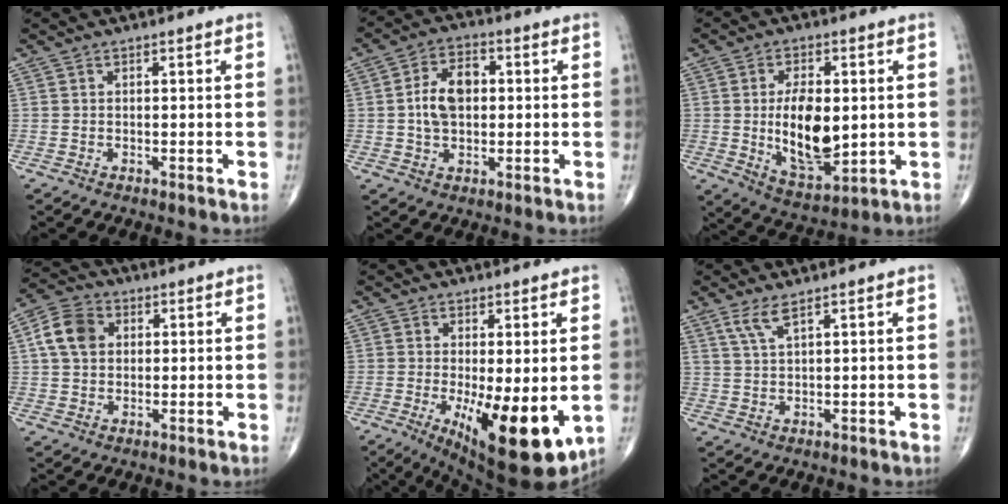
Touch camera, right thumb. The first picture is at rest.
{"total": 8.8, "force": [0.4, 5.7, 6.7], "torque": [-0.103, 0.015, 0.003]}
{"total": 13.6, "force": [0.1, 7.0, 11.6], "torque": [-0.176, -0.016, 0.015]}
{"total": 7.7, "force": [1.6, 5.9, 4.7], "torque": [-0.079, 0.011, 0.021]}
{"total": 15.1, "force": [-3.3, 5.0, 13.9], "torque": [-0.197, -0.029, -0.031]}
{"total": 3.5, "force": [2.3, 0.7, 2.6], "torque": [-0.061, -0.007, 0.054]}